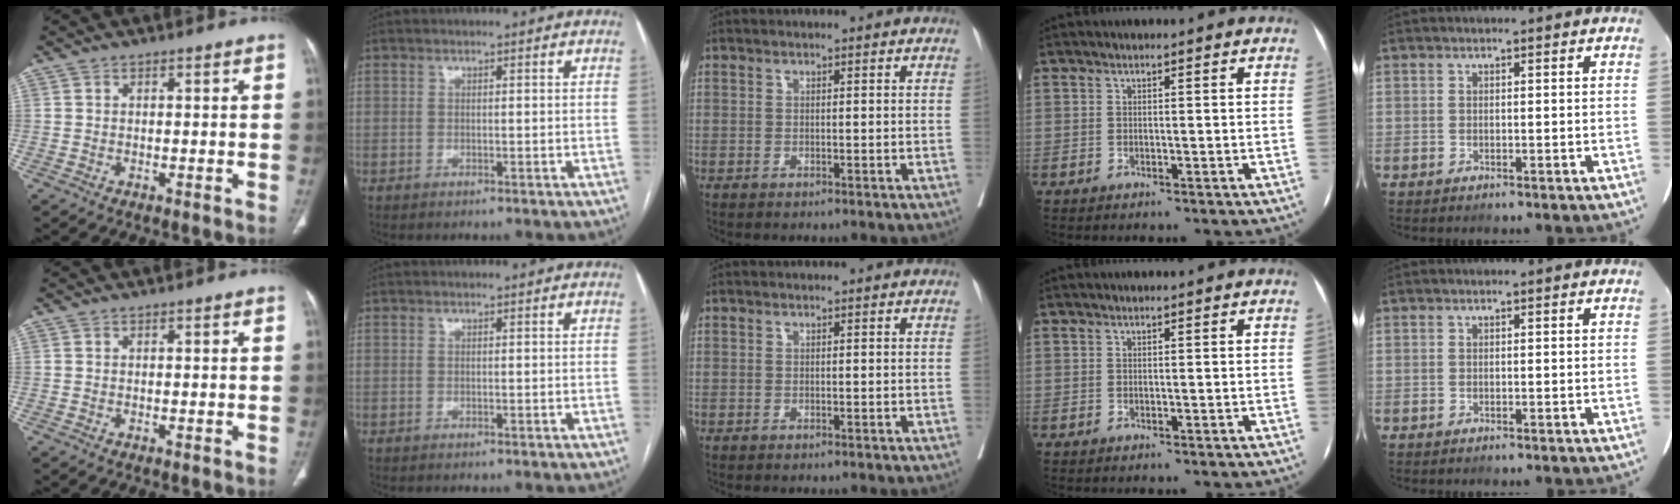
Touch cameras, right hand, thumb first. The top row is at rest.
{}